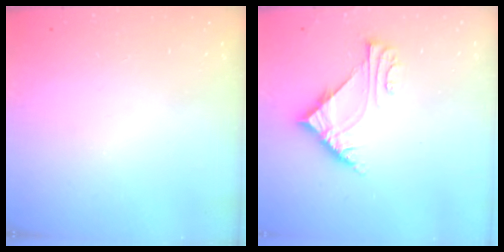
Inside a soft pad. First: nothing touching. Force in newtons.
{"total": 7.0, "press": 7.0, "slide": 0.4}